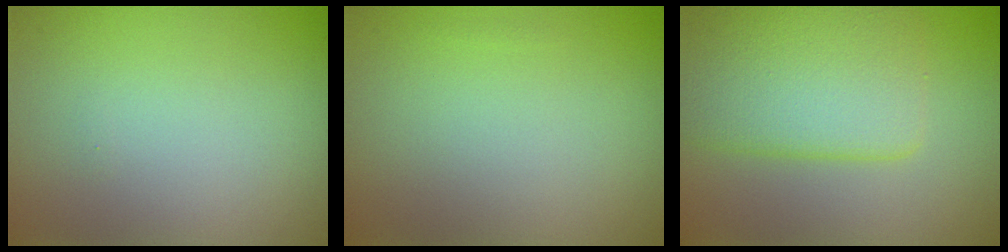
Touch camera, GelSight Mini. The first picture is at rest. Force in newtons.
{"total": 0.0}
{"total": 6.5, "press": 6.5, "slide": 0.1}